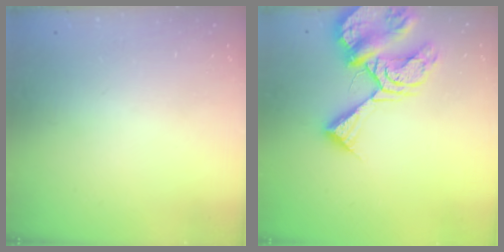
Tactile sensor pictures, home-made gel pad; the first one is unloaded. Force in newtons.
{"total": 14.0, "press": 13.9, "slide": 1.7}